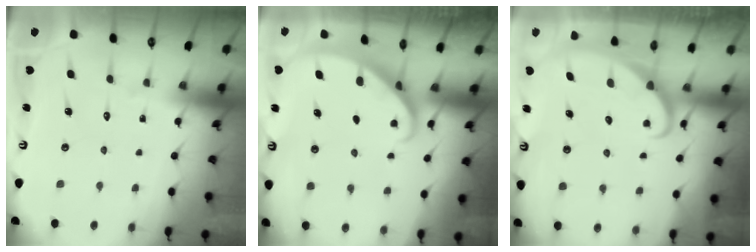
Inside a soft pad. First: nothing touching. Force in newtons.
{"total": 2.1, "press": 2.1, "slide": 0.2}
{"total": 2.1, "press": 2.1, "slide": 0.1}